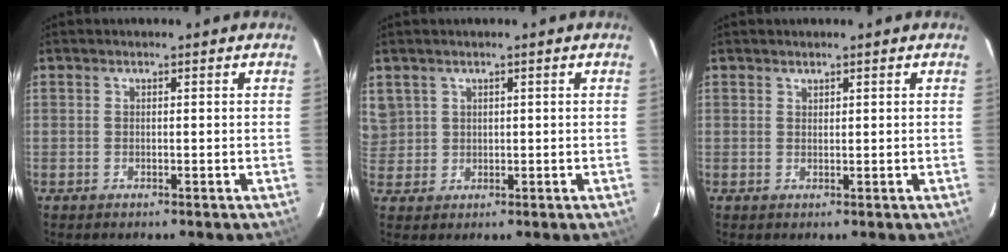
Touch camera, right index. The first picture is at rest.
{"total": 5.1, "force": [2.2, 4.6, 0.8], "torque": [-0.010, 0.011, 0.054]}
{"total": 0.7, "force": [0.6, 0.3, 0.0], "torque": [0.000, 0.001, 0.013]}